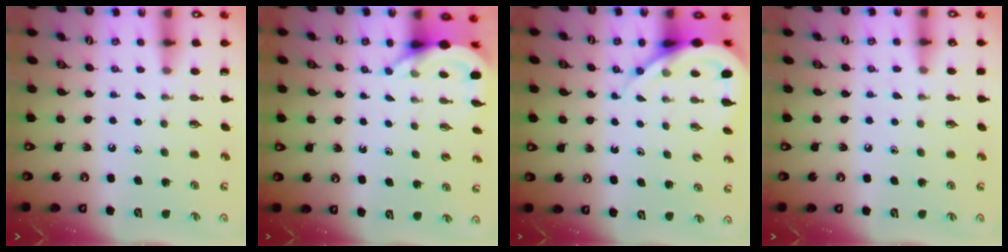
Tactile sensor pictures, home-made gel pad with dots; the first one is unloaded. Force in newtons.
{"total": 4.7, "press": 4.7, "slide": 0.4}
{"total": 8.8, "press": 8.7, "slide": 1.0}
{"total": 4.5, "press": 4.4, "slide": 0.7}